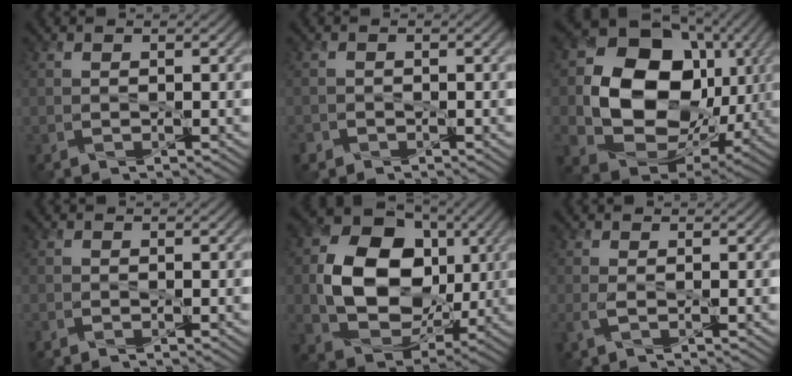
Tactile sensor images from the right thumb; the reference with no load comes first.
{"total": 1.3, "force": [-1.0, 0.9, 0.1], "torque": [0.000, -0.003, -0.023]}
{"total": 17.1, "force": [1.4, 13.4, 10.6], "torque": [-0.206, -0.032, 0.040]}
{"total": 0.6, "force": [-0.6, 0.1, 0.1], "torque": [-0.002, -0.004, -0.012]}
{"total": 13.6, "force": [0.8, 10.4, 8.7], "torque": [-0.166, -0.002, 0.018]}
{"total": 1.4, "force": [-0.1, 0.3, 1.3], "torque": [-0.035, 0.000, -0.004]}